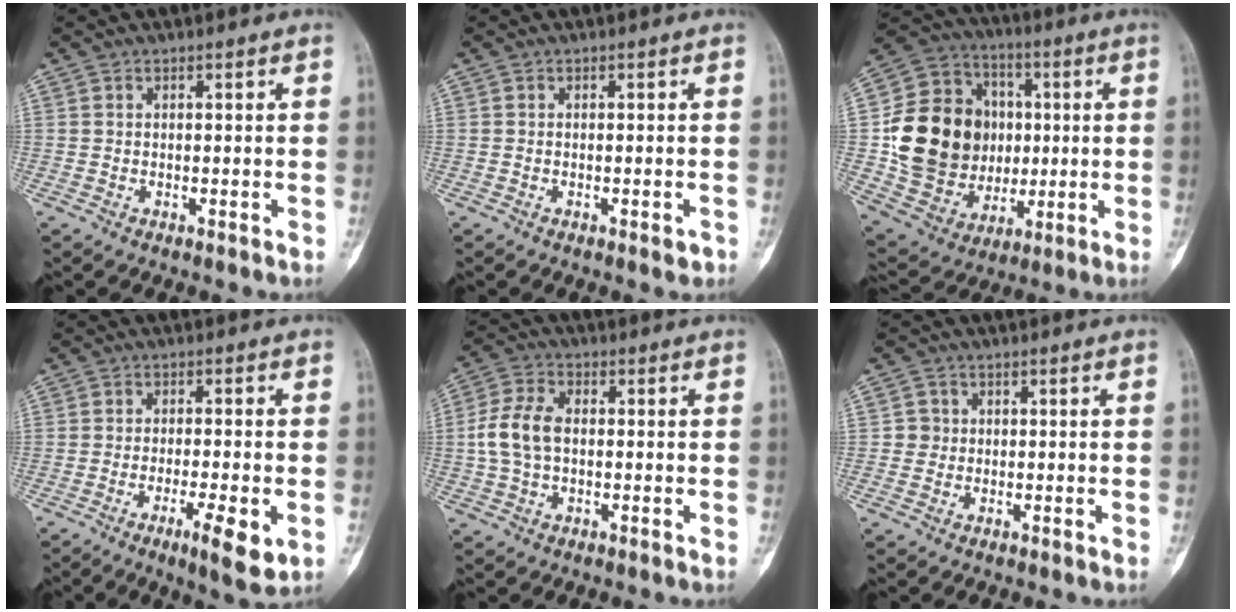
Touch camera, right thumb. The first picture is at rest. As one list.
[{"total": 1.3, "force": [-0.7, 0.5, 0.9], "torque": [-0.010, -0.001, -0.008]}, {"total": 23.0, "force": [0.9, 18.8, 13.2], "torque": [-0.209, 0.022, 0.036]}, {"total": 7.7, "force": [-2.9, 1.5, 6.9], "torque": [-0.110, -0.007, -0.045]}, {"total": 8.1, "force": [-0.1, 5.2, 6.2], "torque": [-0.133, 0.019, -0.006]}, {"total": 2.1, "force": [-0.1, 2.1, 0.3], "torque": [0.010, 0.007, -0.005]}]